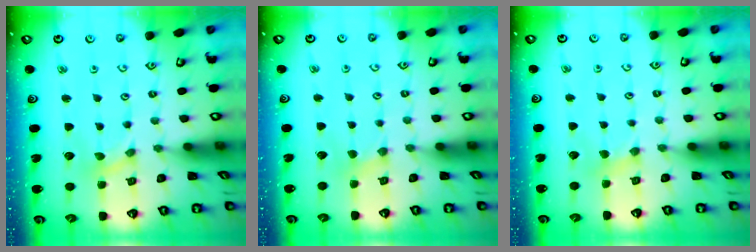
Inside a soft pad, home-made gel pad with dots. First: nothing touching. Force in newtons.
{"total": 1.4, "press": 1.4, "slide": 0.4}
{"total": 1.9, "press": 1.9, "slide": 0.4}